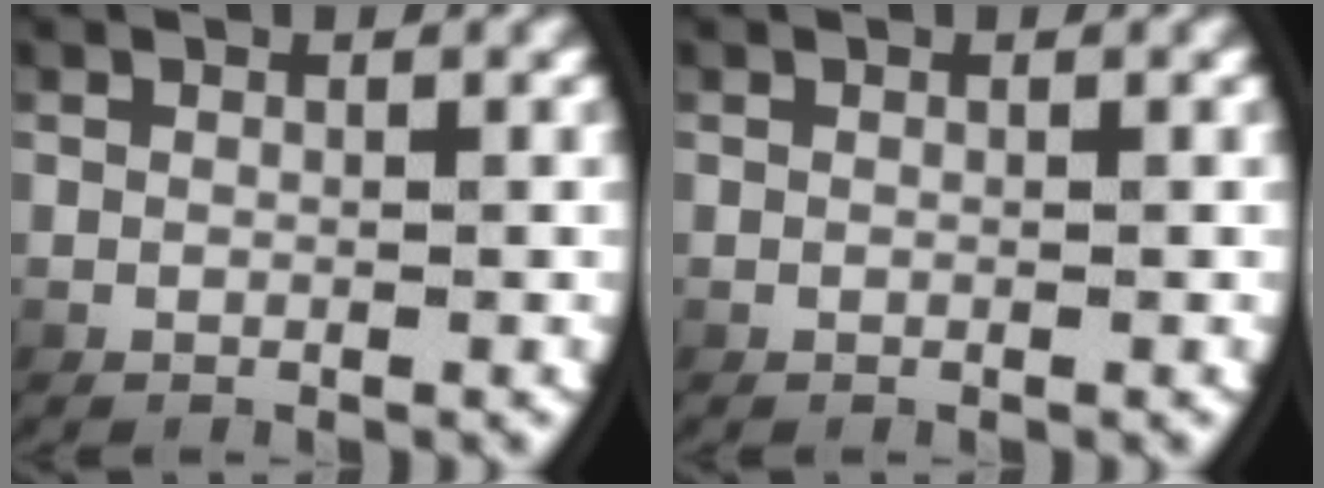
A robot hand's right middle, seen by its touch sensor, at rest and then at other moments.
{"total": 0.0}